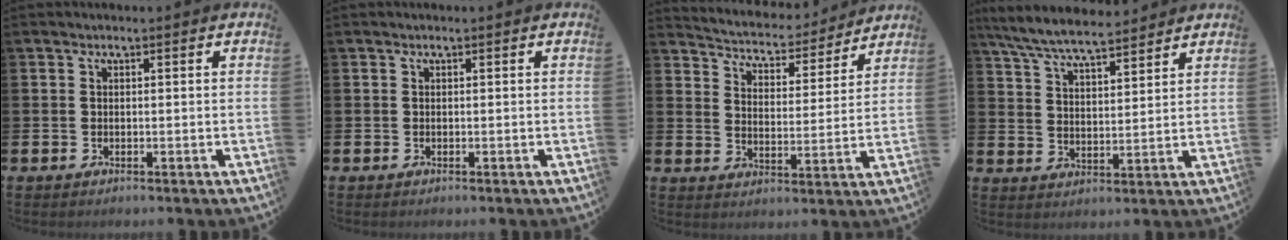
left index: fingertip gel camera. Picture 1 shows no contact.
{"total": 0.0}
{"total": 5.0, "force": [4.8, 1.4, 0.3], "torque": [-0.028, -0.046, 0.076]}
{"total": 7.1, "force": [6.7, 0.8, 2.1], "torque": [-0.064, -0.032, 0.122]}